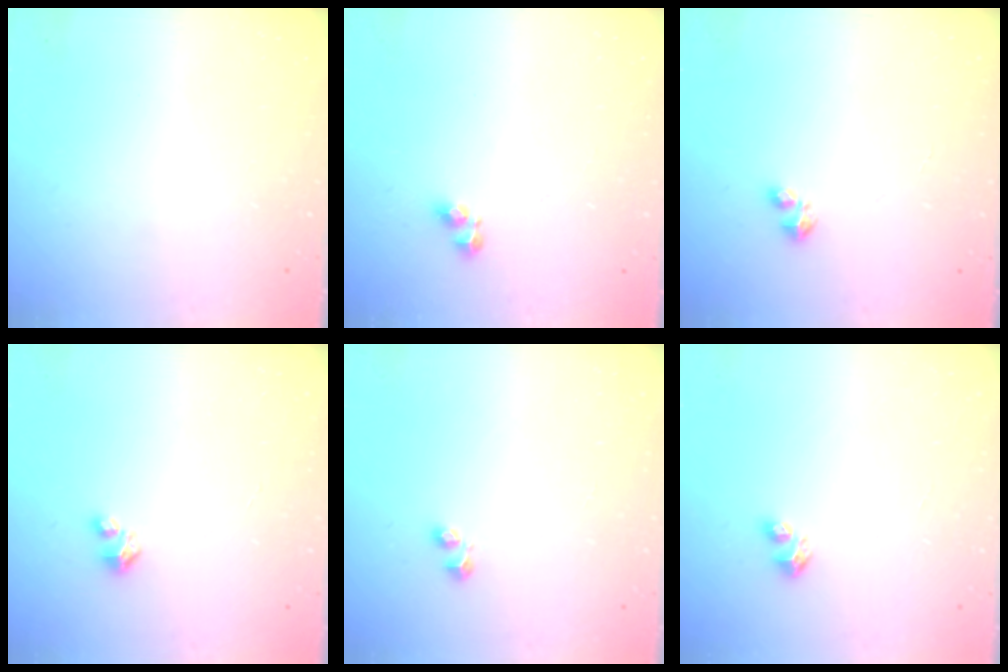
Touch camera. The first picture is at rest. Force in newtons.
{"total": 5.1, "press": 5.1, "slide": 0.3}
{"total": 2.4, "press": 2.4, "slide": 0.5}
{"total": 1.6, "press": 1.6, "slide": 0.2}
{"total": 1.7, "press": 1.6, "slide": 0.6}
{"total": 3.0, "press": 2.9, "slide": 0.3}